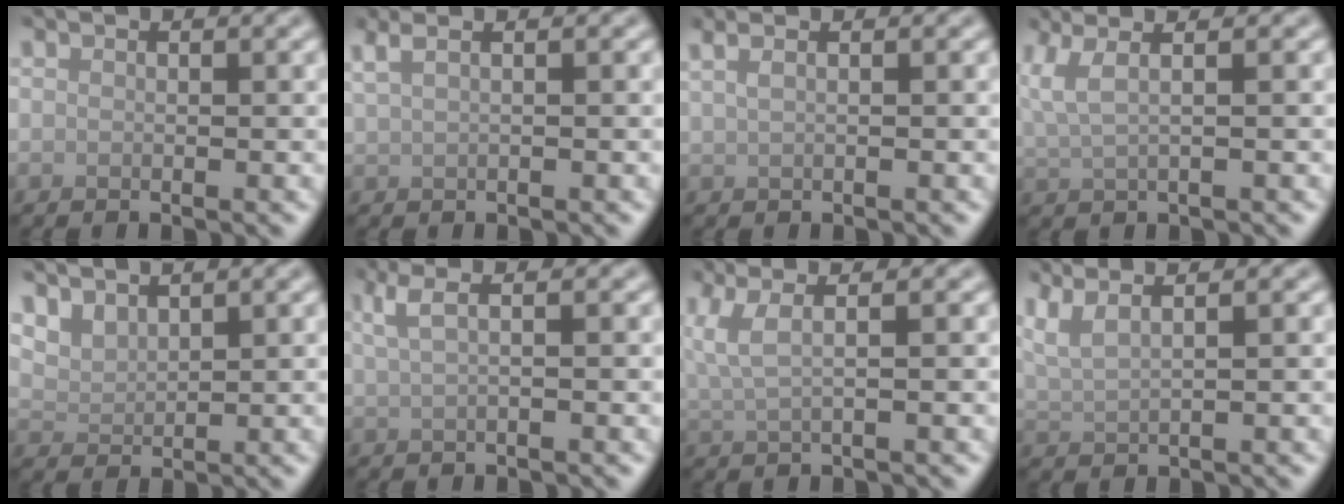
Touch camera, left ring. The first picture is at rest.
{"total": 3.1, "force": [1.9, 1.3, 2.0], "torque": [-0.027, 0.015, 0.010]}
{"total": 2.7, "force": [1.5, 1.3, 1.8], "torque": [-0.021, 0.009, 0.006]}
{"total": 3.3, "force": [1.7, 1.0, 2.7], "torque": [-0.053, 0.009, 0.029]}
{"total": 2.5, "force": [2.2, 0.7, 0.8], "torque": [-0.020, 0.001, 0.049]}
{"total": 2.8, "force": [1.2, 0.9, 2.3], "torque": [-0.036, 0.002, 0.015]}
{"total": 3.1, "force": [1.3, 0.8, 2.7], "torque": [-0.058, 0.005, 0.024]}
{"total": 3.5, "force": [2.5, 0.9, 2.2], "torque": [-0.041, 0.017, 0.034]}